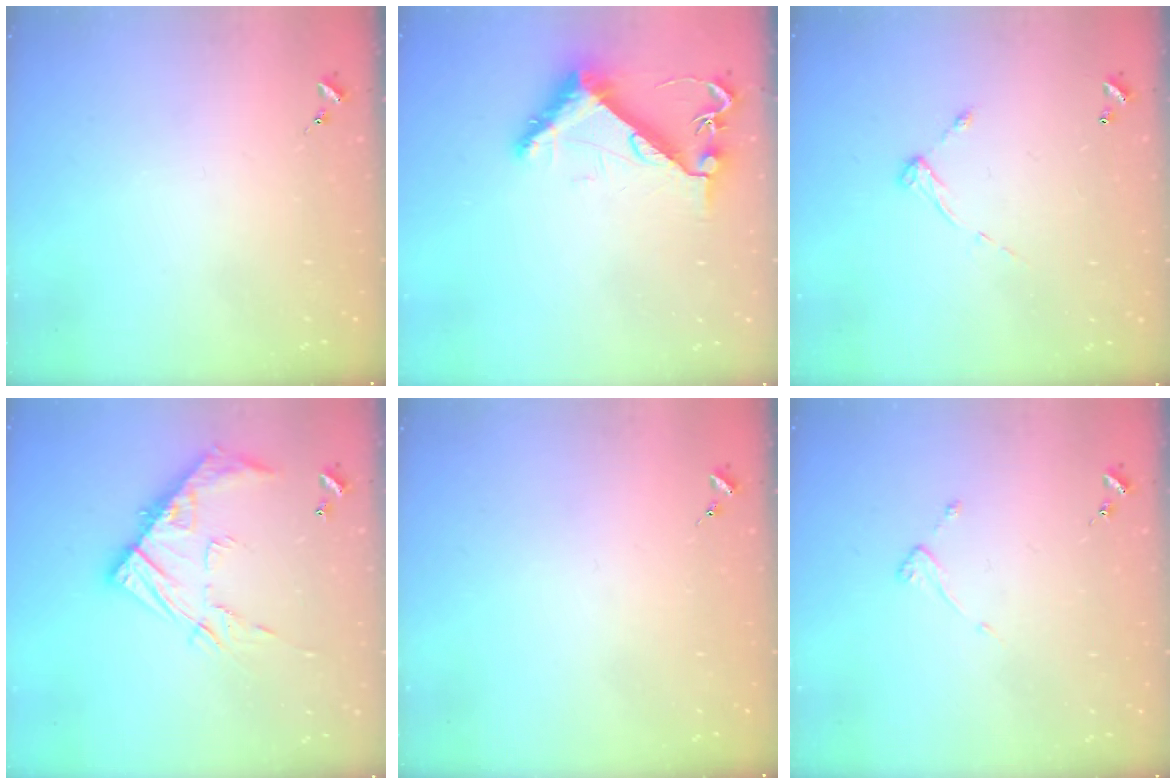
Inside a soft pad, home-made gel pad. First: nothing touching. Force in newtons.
{"total": 8.9, "press": 8.9, "slide": 0.3}
{"total": 6.9, "press": 6.9, "slide": 0.5}
{"total": 15.0, "press": 15.0, "slide": 1.0}
{"total": 0.0}
{"total": 3.6, "press": 3.6, "slide": 0.4}